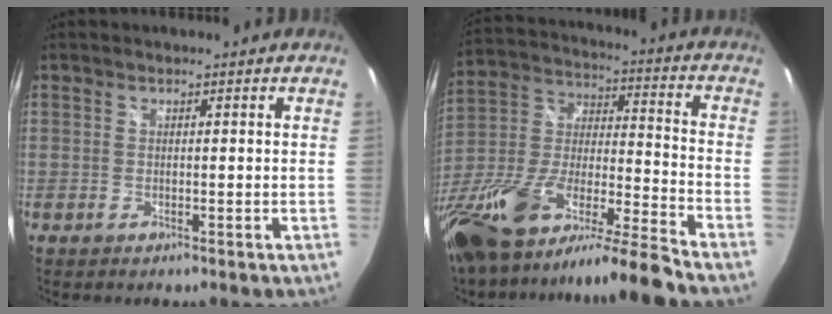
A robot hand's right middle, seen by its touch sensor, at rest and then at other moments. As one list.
[{"total": 24.3, "force": [-18.1, 1.8, 16.1], "torque": [-0.286, -0.047, -0.324]}]